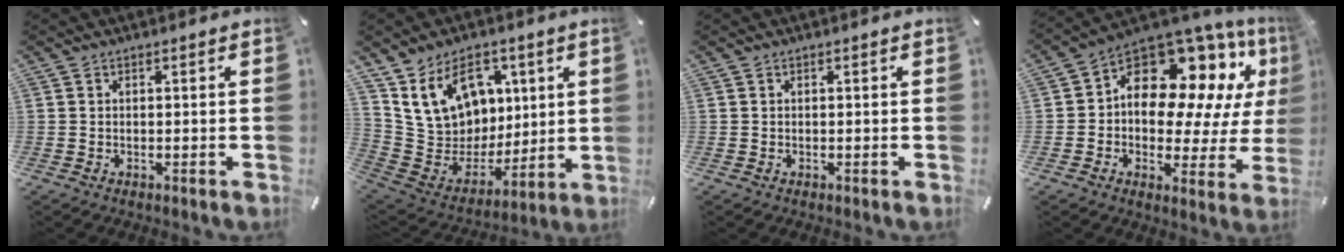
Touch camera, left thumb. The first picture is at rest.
{"total": 17.2, "force": [8.9, 13.0, 6.8], "torque": [-0.125, -0.050, 0.178]}
{"total": 0.0}
{"total": 15.3, "force": [6.7, 10.0, 9.4], "torque": [-0.150, -0.064, 0.115]}